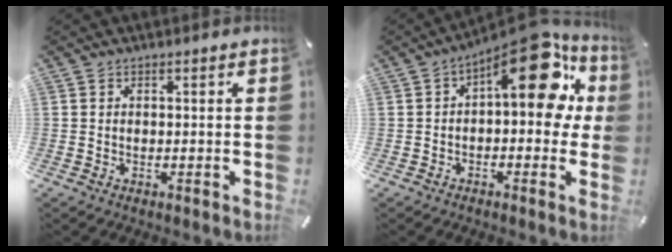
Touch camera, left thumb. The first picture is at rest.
{"total": 17.5, "force": [6.6, 8.0, 14.1], "torque": [-0.182, -0.050, 0.104]}